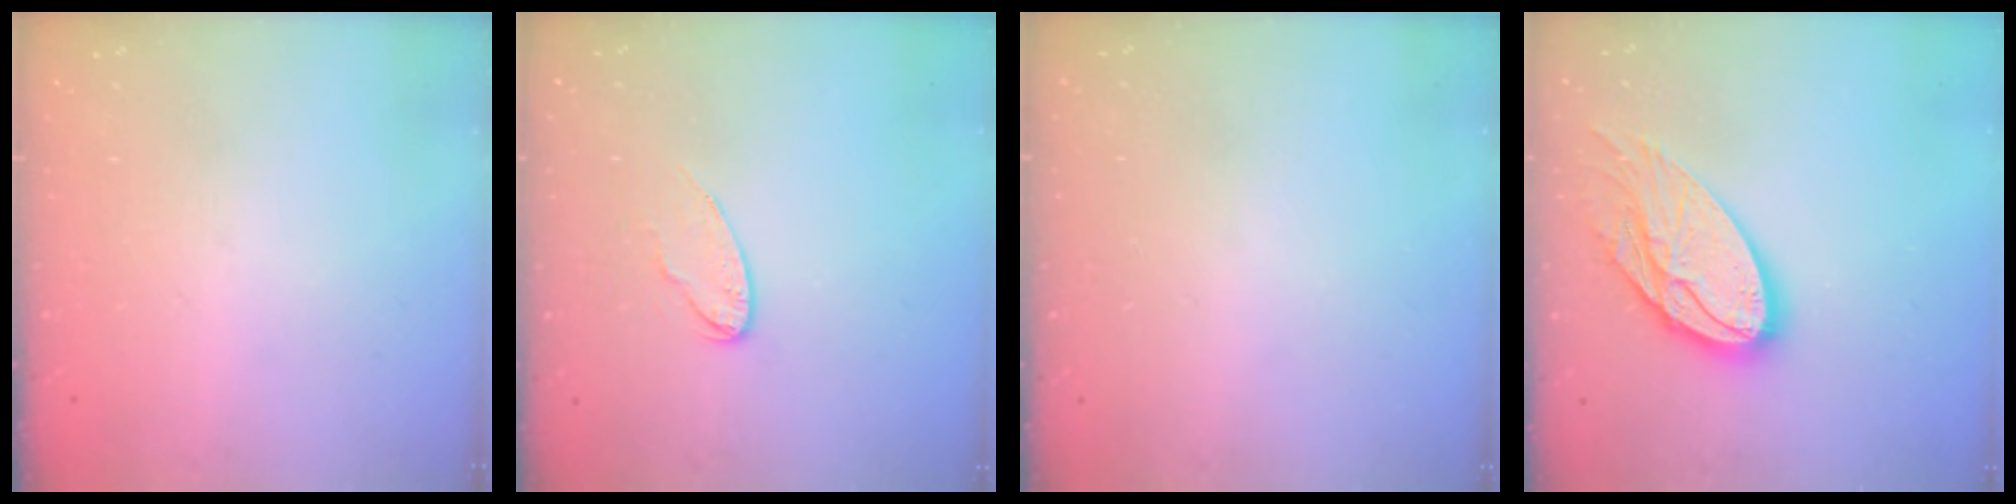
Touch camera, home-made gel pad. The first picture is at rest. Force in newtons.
{"total": 7.3, "press": 7.3, "slide": 0.2}
{"total": 0.0}
{"total": 17.6, "press": 17.6, "slide": 1.3}